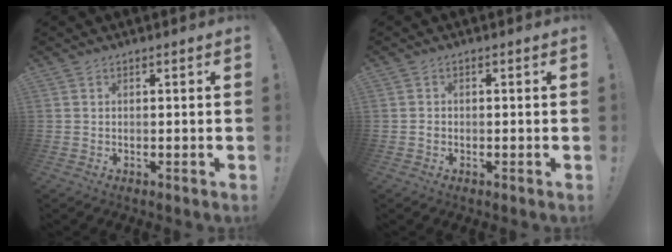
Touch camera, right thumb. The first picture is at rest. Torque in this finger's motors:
{"motor_torque": [-0.17, 0.32, -0.17, 0.04, 0.01]}